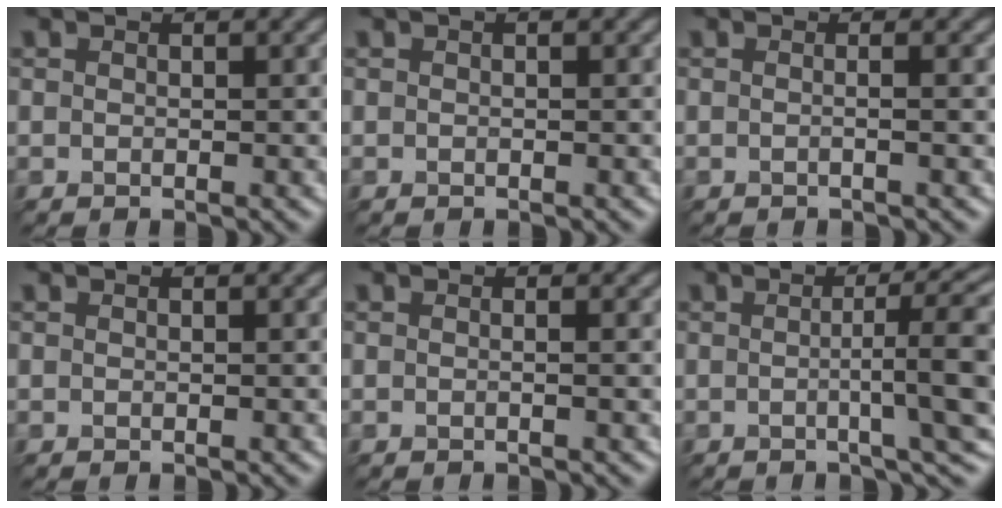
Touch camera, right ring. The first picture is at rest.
{"total": 0.5, "force": [0.2, 0.2, 0.4], "torque": [-0.008, 0.007, -0.007]}
{"total": 1.5, "force": [0.4, 0.7, 1.3], "torque": [0.003, 0.000, -0.019]}
{"total": 0.0}
{"total": 1.4, "force": [0.6, 0.8, 1.0], "torque": [0.009, 0.004, -0.014]}
{"total": 7.4, "force": [-0.2, 1.0, 7.4], "torque": [-0.099, 0.011, 0.009]}